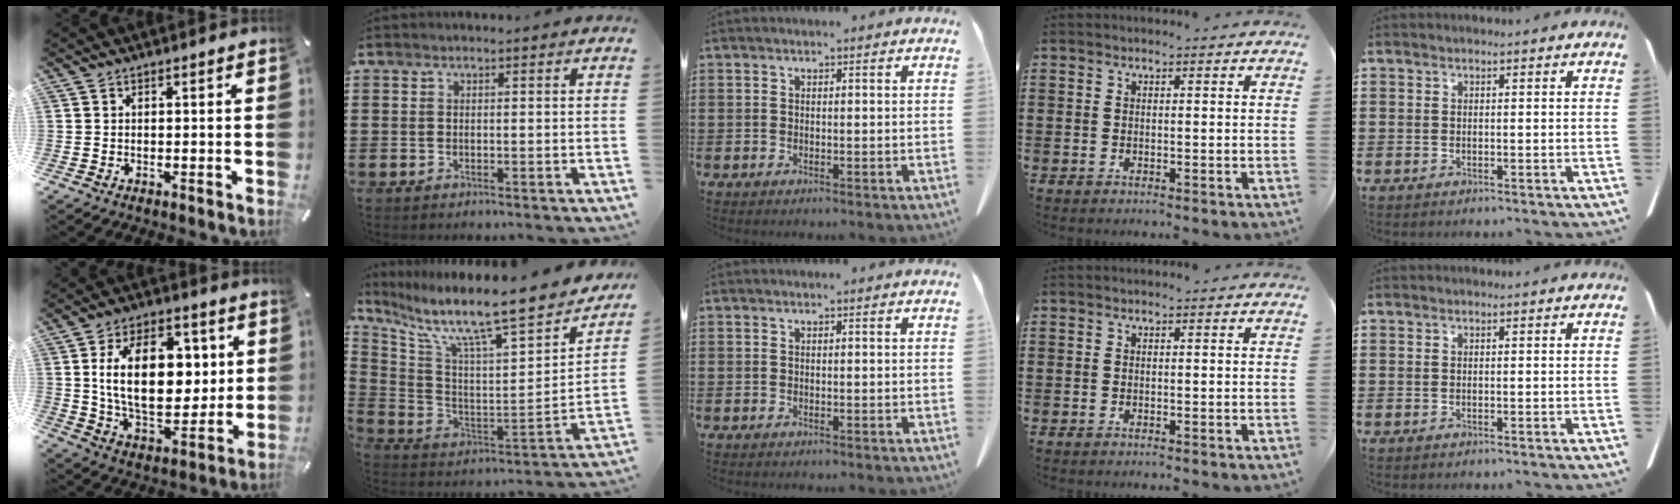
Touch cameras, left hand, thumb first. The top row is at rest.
{"thumb": {"total": 19.7, "force": [3.7, 12.3, 15.0], "torque": [-0.260, -0.001, 0.062]}, "index": {"total": 11.3, "force": [9.1, 0.9, 6.6], "torque": [-0.133, -0.083, 0.136]}}